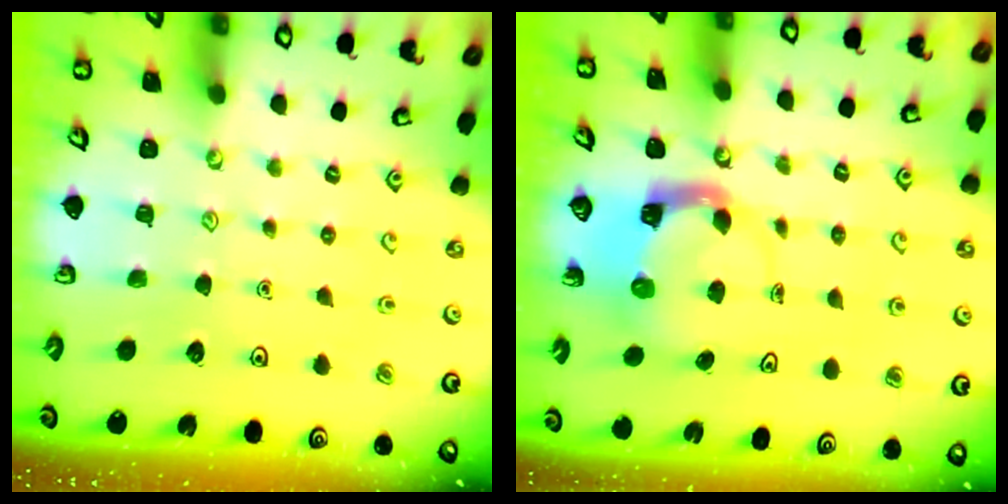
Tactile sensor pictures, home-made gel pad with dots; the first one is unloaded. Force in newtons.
{"total": 3.7, "press": 3.7, "slide": 0.6}